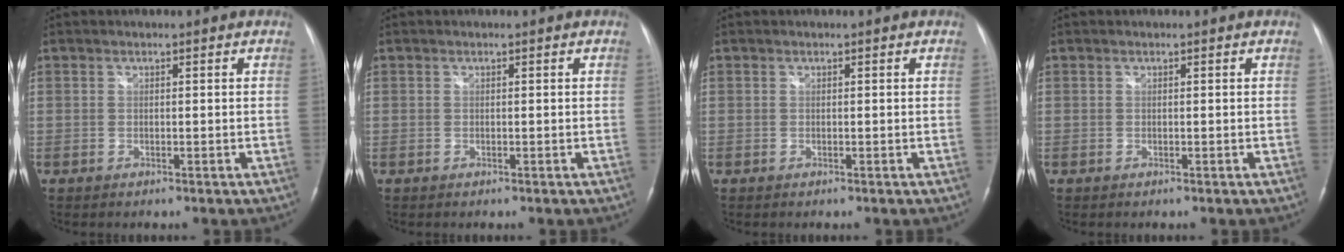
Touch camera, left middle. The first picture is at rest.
{"total": 0.0}
{"total": 0.0}
{"total": 0.0}